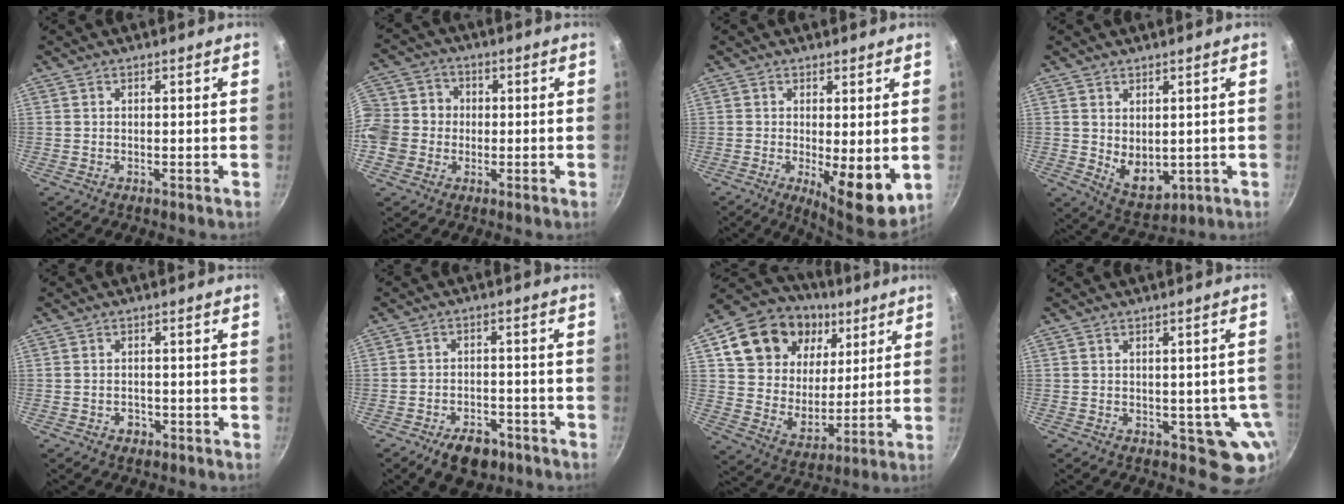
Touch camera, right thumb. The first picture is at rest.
{"total": 12.6, "force": [-1.2, 11.4, 5.1], "torque": [-0.091, 0.031, -0.037]}
{"total": 9.0, "force": [-0.8, 2.9, 8.5], "torque": [-0.104, -0.016, -0.001]}
{"total": 7.1, "force": [0.9, 4.8, 5.2], "torque": [-0.062, -0.022, 0.036]}
{"total": 2.1, "force": [-1.1, 1.6, 0.9], "torque": [-0.007, 0.010, -0.011]}
{"total": 8.1, "force": [-5.1, 4.6, 4.2], "torque": [-0.046, 0.034, -0.069]}
{"total": 21.9, "force": [8.7, 16.4, 11.7], "torque": [-0.177, -0.016, 0.153]}
{"total": 6.9, "force": [-0.9, 4.6, 5.1], "torque": [-0.023, 0.003, -0.006]}